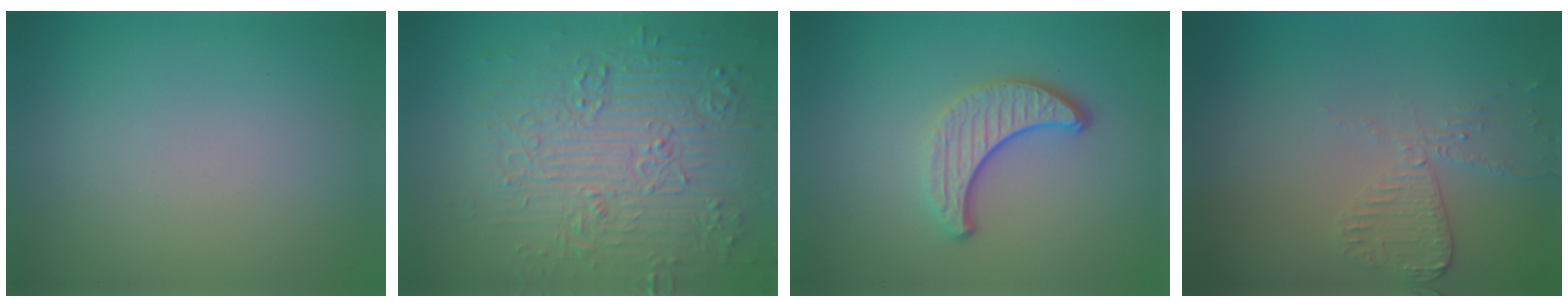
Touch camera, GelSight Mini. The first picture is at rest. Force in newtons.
{"total": 8.0, "press": 6.2, "slide": 5.0}
{"total": 4.0, "press": 2.9, "slide": 2.7}
{"total": 2.7, "press": 2.4, "slide": 1.2}